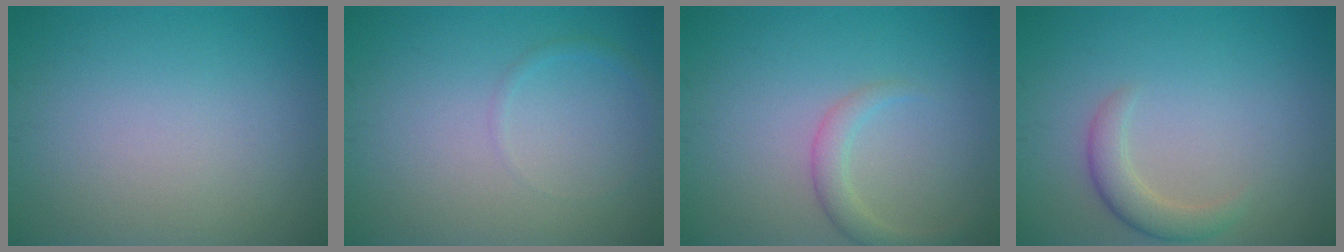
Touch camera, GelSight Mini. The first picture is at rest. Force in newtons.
{"total": 0.7, "press": 0.7, "slide": 0.1}
{"total": 2.0, "press": 2.0, "slide": 0.0}
{"total": 2.5, "press": 2.5, "slide": 0.2}